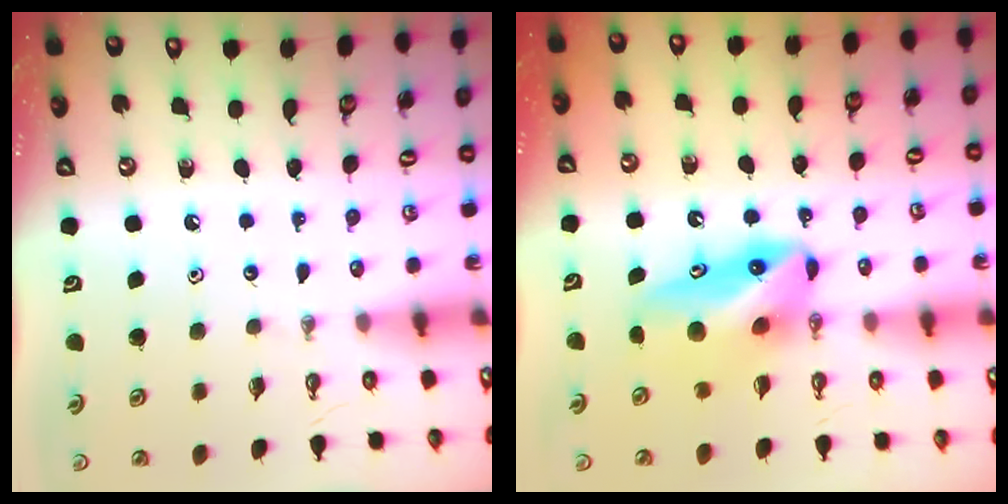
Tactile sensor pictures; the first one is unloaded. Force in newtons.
{"total": 10.8, "press": 8.9, "slide": 6.2}